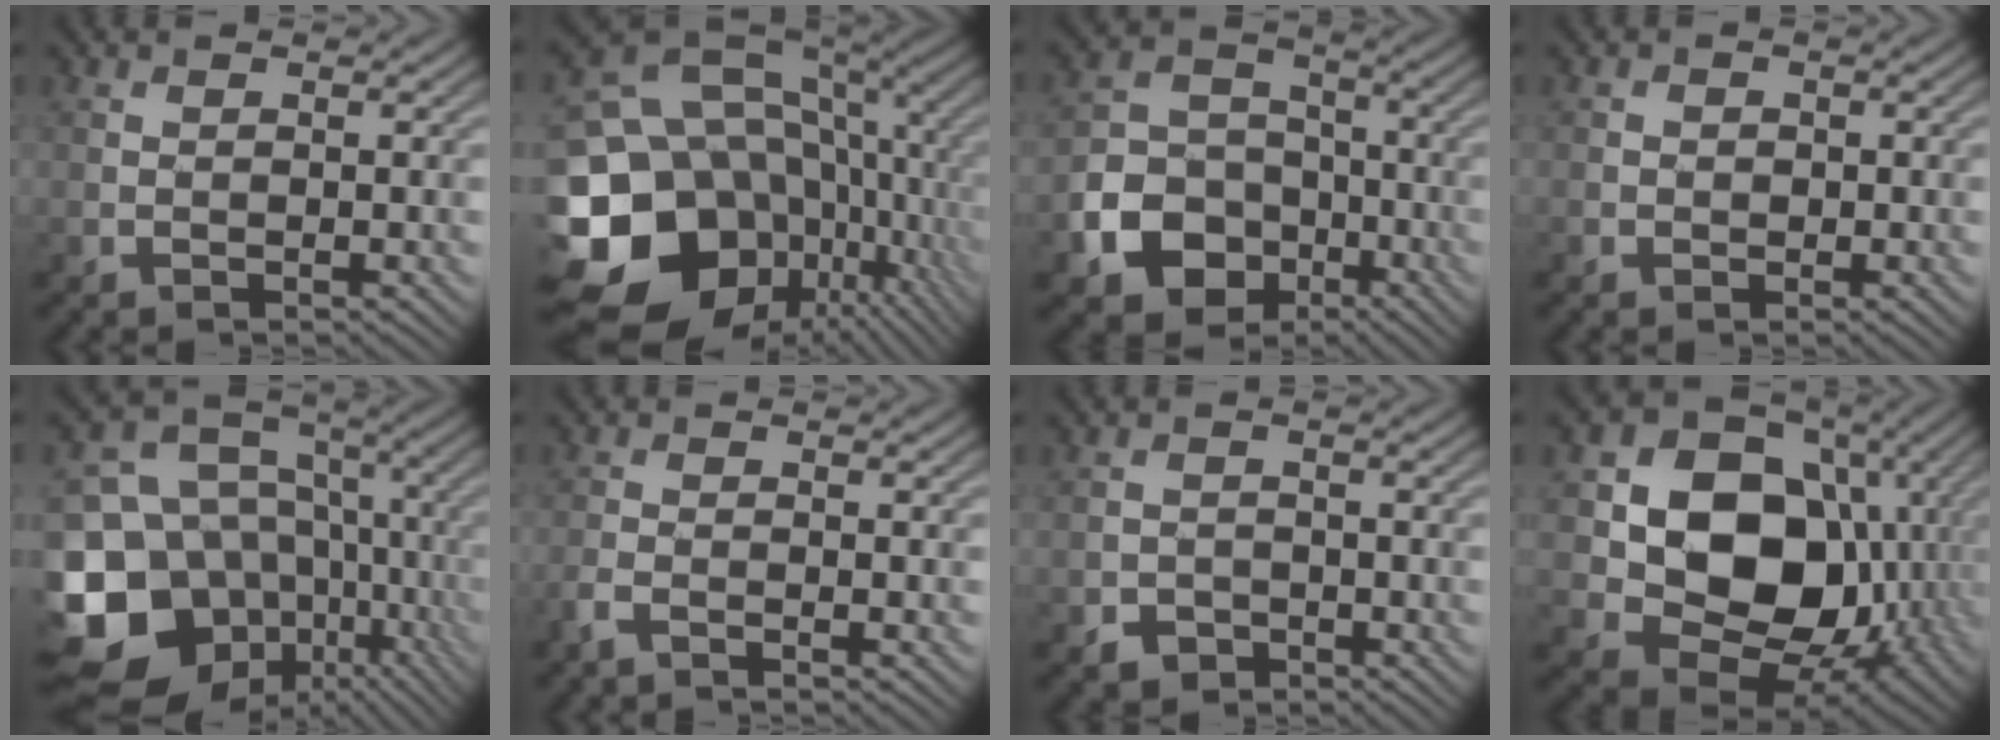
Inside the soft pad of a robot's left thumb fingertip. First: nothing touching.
{"total": 19.6, "force": [-4.4, 15.2, 11.5], "torque": [-0.241, -0.017, -0.037]}
{"total": 10.9, "force": [-5.1, 8.4, 4.6], "torque": [-0.121, -0.039, -0.109]}
{"total": 1.0, "force": [-0.1, 0.9, 0.2], "torque": [-0.001, -0.006, -0.005]}
{"total": 20.0, "force": [-7.1, 16.3, 9.2], "torque": [-0.240, -0.033, -0.097]}
{"total": 2.2, "force": [-1.7, 0.4, 1.3], "torque": [-0.033, -0.005, -0.042]}
{"total": 2.4, "force": [-1.6, 1.7, 0.6], "torque": [-0.008, -0.004, -0.033]}
{"total": 15.7, "force": [0.7, 12.3, 9.6], "torque": [-0.170, -0.018, 0.015]}